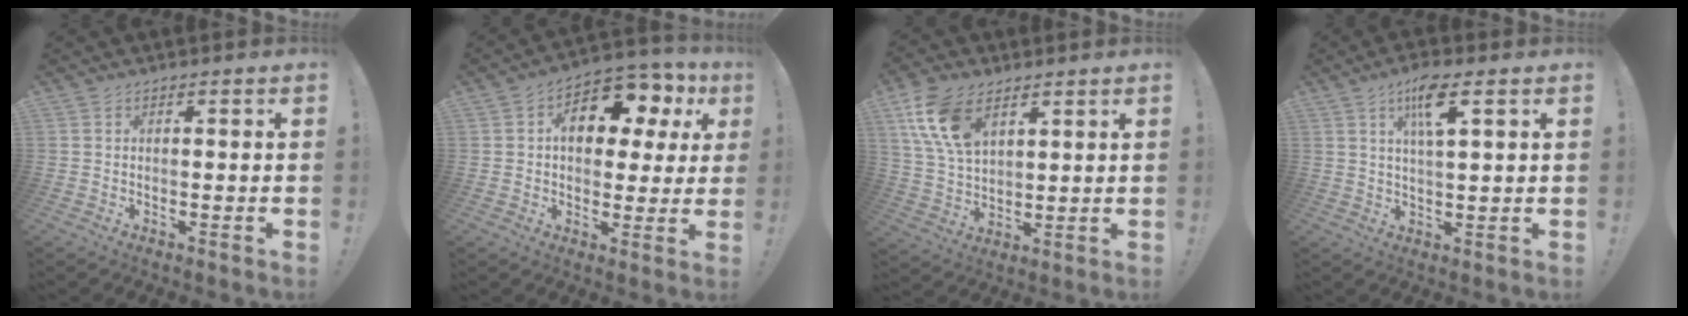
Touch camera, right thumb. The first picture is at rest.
{"total": 14.3, "force": [5.5, 8.4, 10.2], "torque": [-0.149, -0.025, 0.092]}
{"total": 14.4, "force": [7.5, 8.6, 8.9], "torque": [-0.176, -0.021, 0.143]}
{"total": 8.8, "force": [4.3, 2.0, 7.4], "torque": [-0.118, -0.008, 0.068]}